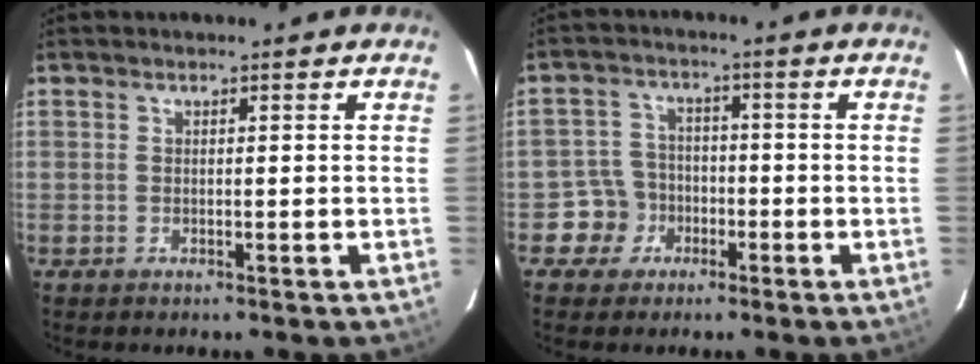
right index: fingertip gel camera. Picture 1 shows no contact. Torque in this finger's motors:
{"motor_torque": [-0.05, -0.04, -0.48, -0.21]}